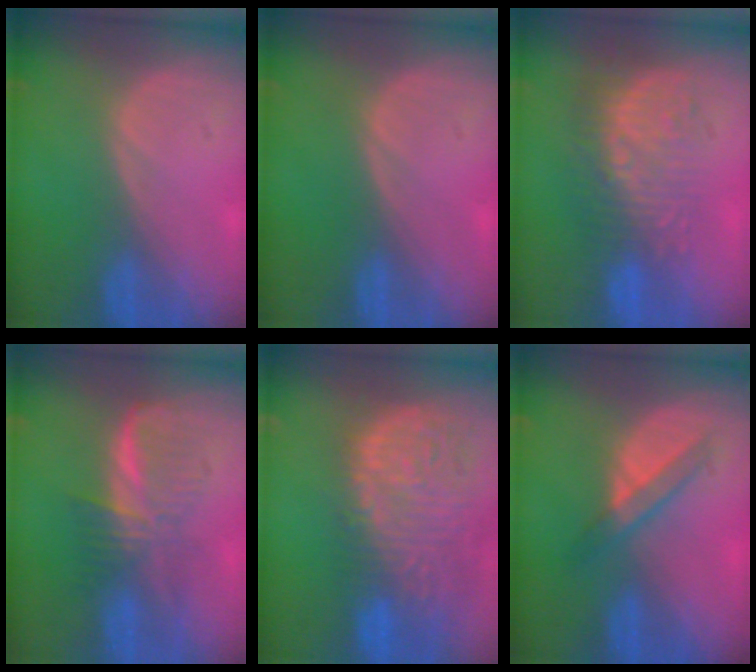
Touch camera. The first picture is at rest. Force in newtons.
{"total": 0.0}
{"total": 9.5, "press": 8.5, "slide": 4.3}
{"total": 5.9, "press": 5.9, "slide": 0.8}
{"total": 14.9, "press": 12.4, "slide": 8.4}
{"total": 3.9, "press": 3.7, "slide": 1.1}